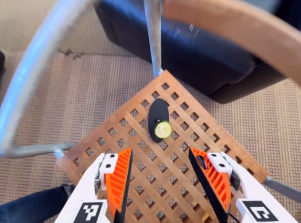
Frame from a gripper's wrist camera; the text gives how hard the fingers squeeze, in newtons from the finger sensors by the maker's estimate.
{"total": 0.0}